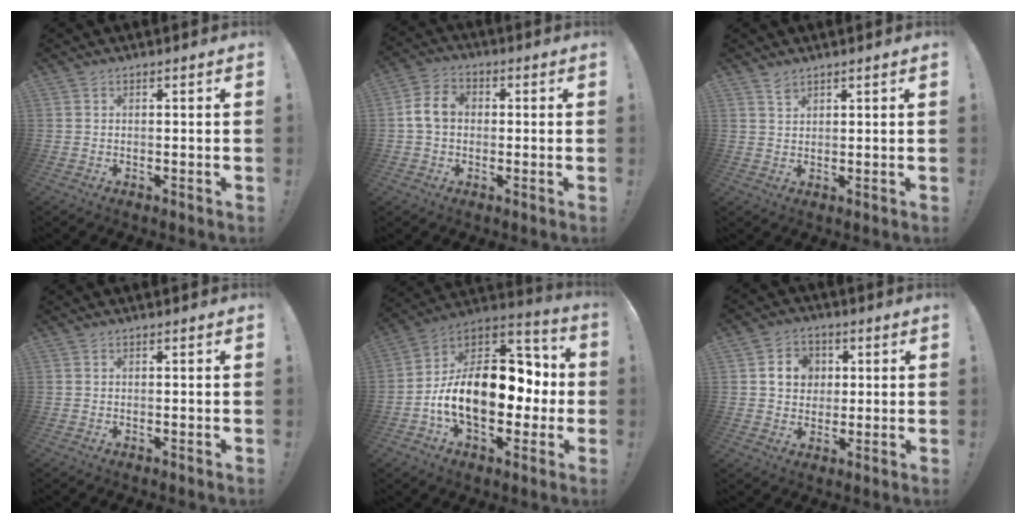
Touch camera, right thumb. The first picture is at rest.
{"total": 8.5, "force": [0.5, 6.5, 5.5], "torque": [-0.097, 0.021, 0.013]}
{"total": 2.5, "force": [2.1, 1.1, 0.8], "torque": [0.004, -0.019, 0.035]}
{"total": 0.0}
{"total": 22.0, "force": [-3.2, 14.0, 16.8], "torque": [-0.280, 0.021, -0.042]}
{"total": 8.9, "force": [2.2, 8.0, 3.4], "torque": [-0.051, 0.000, 0.047]}